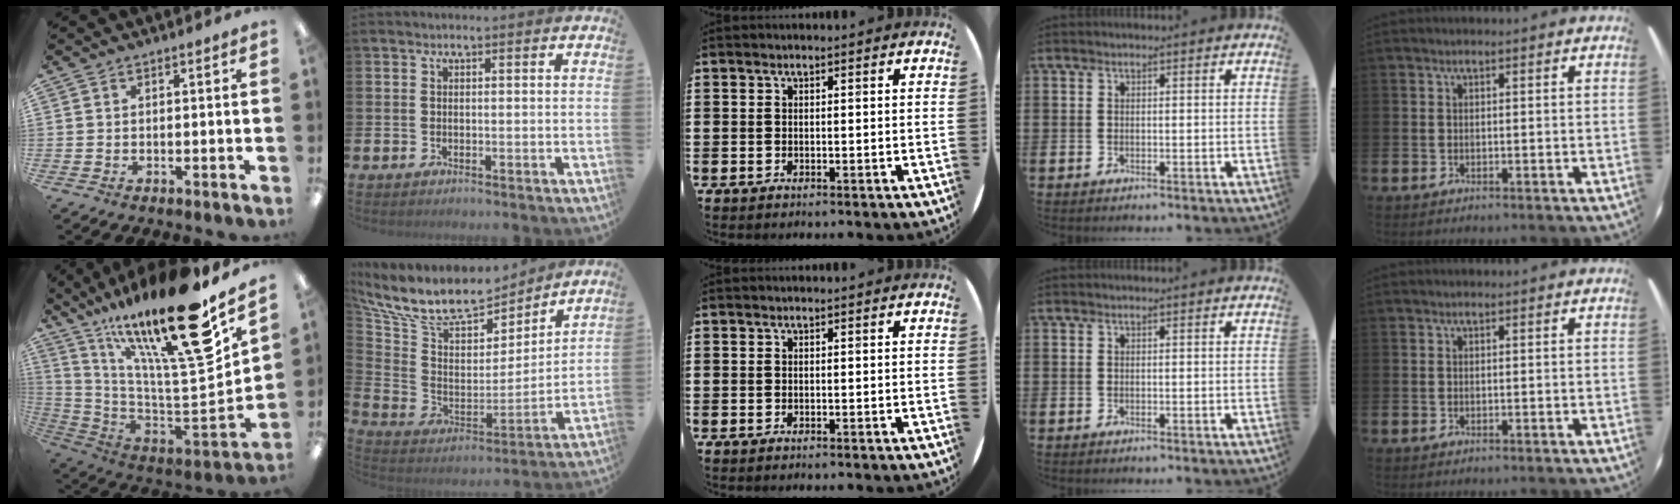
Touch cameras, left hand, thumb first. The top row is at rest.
{"thumb": {"total": 27.1, "force": [17.1, 5.4, 20.3], "torque": [-0.305, -0.134, 0.276]}, "index": {"total": 11.4, "force": [9.6, 4.3, 4.4], "torque": [-0.131, -0.058, 0.170]}}